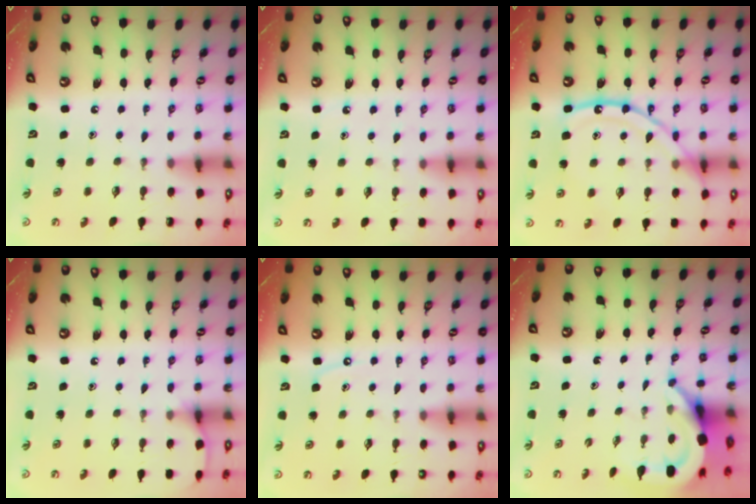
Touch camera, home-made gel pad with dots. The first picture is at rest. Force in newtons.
{"total": 4.4, "press": 4.3, "slide": 0.6}
{"total": 15.1, "press": 15.0, "slide": 1.4}
{"total": 4.2, "press": 4.1, "slide": 0.6}
{"total": 3.2, "press": 3.1, "slide": 0.5}
{"total": 5.5, "press": 5.4, "slide": 0.7}